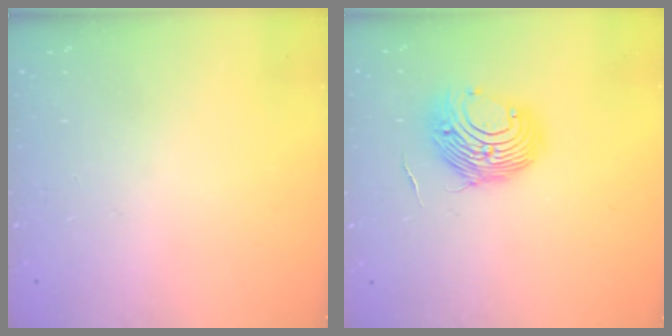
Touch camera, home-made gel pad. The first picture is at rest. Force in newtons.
{"total": 13.4, "press": 13.4, "slide": 0.8}